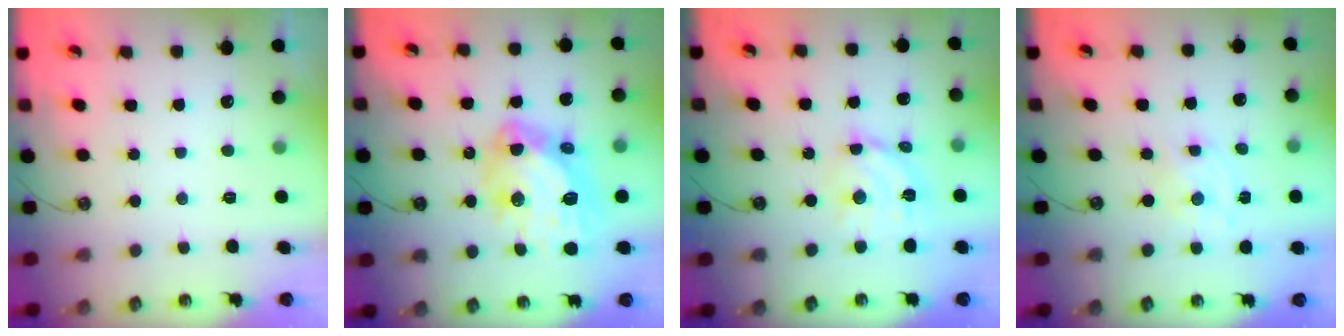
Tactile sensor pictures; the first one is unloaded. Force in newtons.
{"total": 17.4, "press": 17.3, "slide": 2.2}
{"total": 10.9, "press": 10.9, "slide": 0.8}
{"total": 1.0, "press": 1.0, "slide": 0.2}